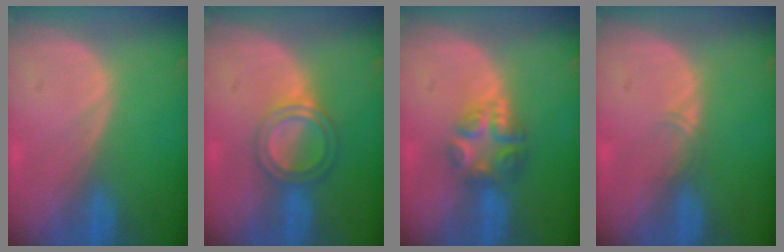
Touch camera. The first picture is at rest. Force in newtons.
{"total": 5.1, "press": 4.6, "slide": 2.1}
{"total": 6.1, "press": 5.4, "slide": 2.9}
{"total": 1.1, "press": 1.0, "slide": 0.6}